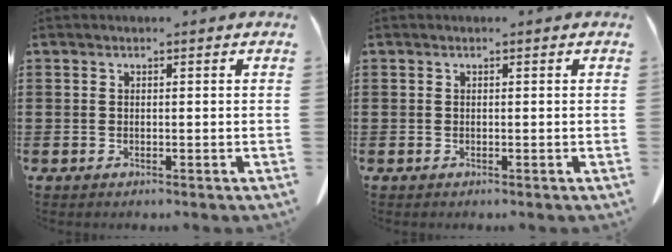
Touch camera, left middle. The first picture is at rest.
{"total": 0.0}